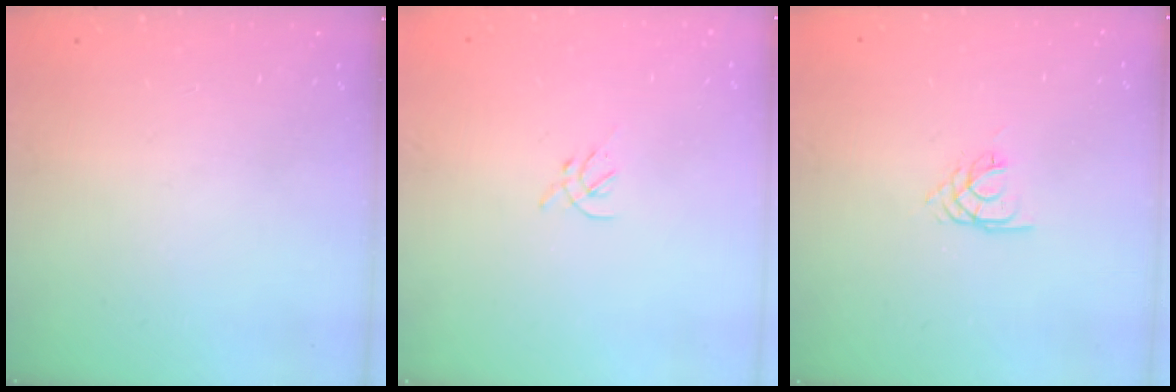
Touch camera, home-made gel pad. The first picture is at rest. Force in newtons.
{"total": 1.2, "press": 1.1, "slide": 0.5}
{"total": 1.7, "press": 1.7, "slide": 0.4}